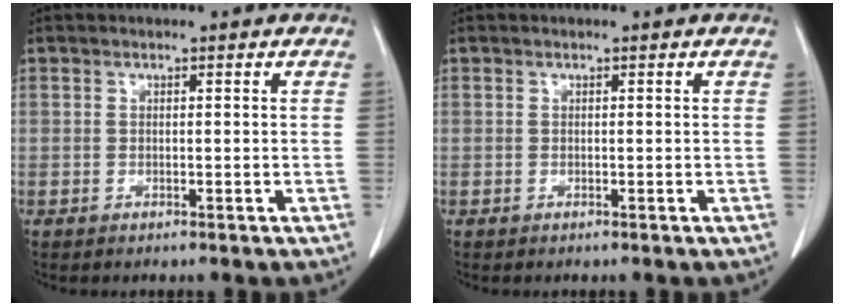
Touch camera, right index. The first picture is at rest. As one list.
[{"total": 0.0}]